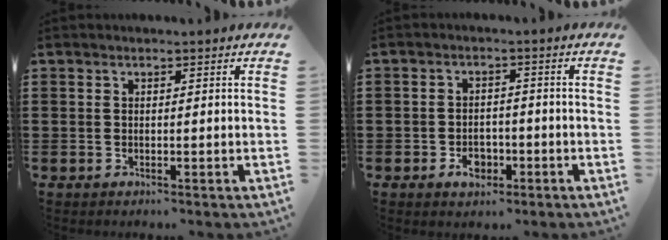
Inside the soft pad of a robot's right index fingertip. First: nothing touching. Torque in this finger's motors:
{"motor_torque": [2.14, 0.00, 0.11, 0.00]}